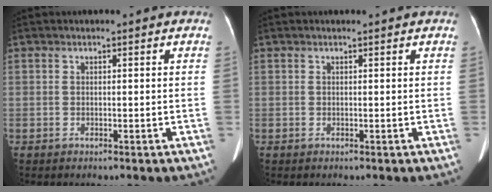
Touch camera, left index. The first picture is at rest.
{"total": 0.0}